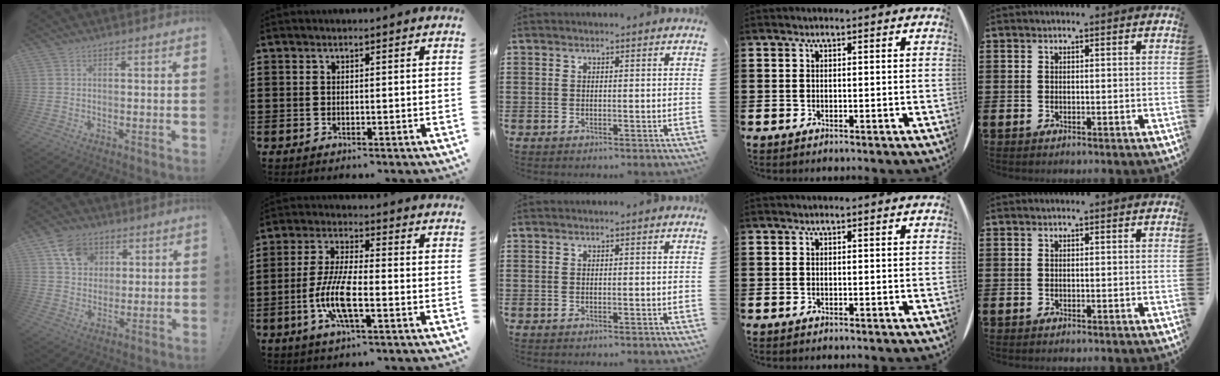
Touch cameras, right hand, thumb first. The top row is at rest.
{"thumb": {"total": 10.4, "force": [4.8, 8.4, 3.7], "torque": [-0.052, -0.018, 0.094]}, "index": {"total": 8.4, "force": [-2.7, 2.3, 7.7], "torque": [-0.173, -0.015, -0.056]}}